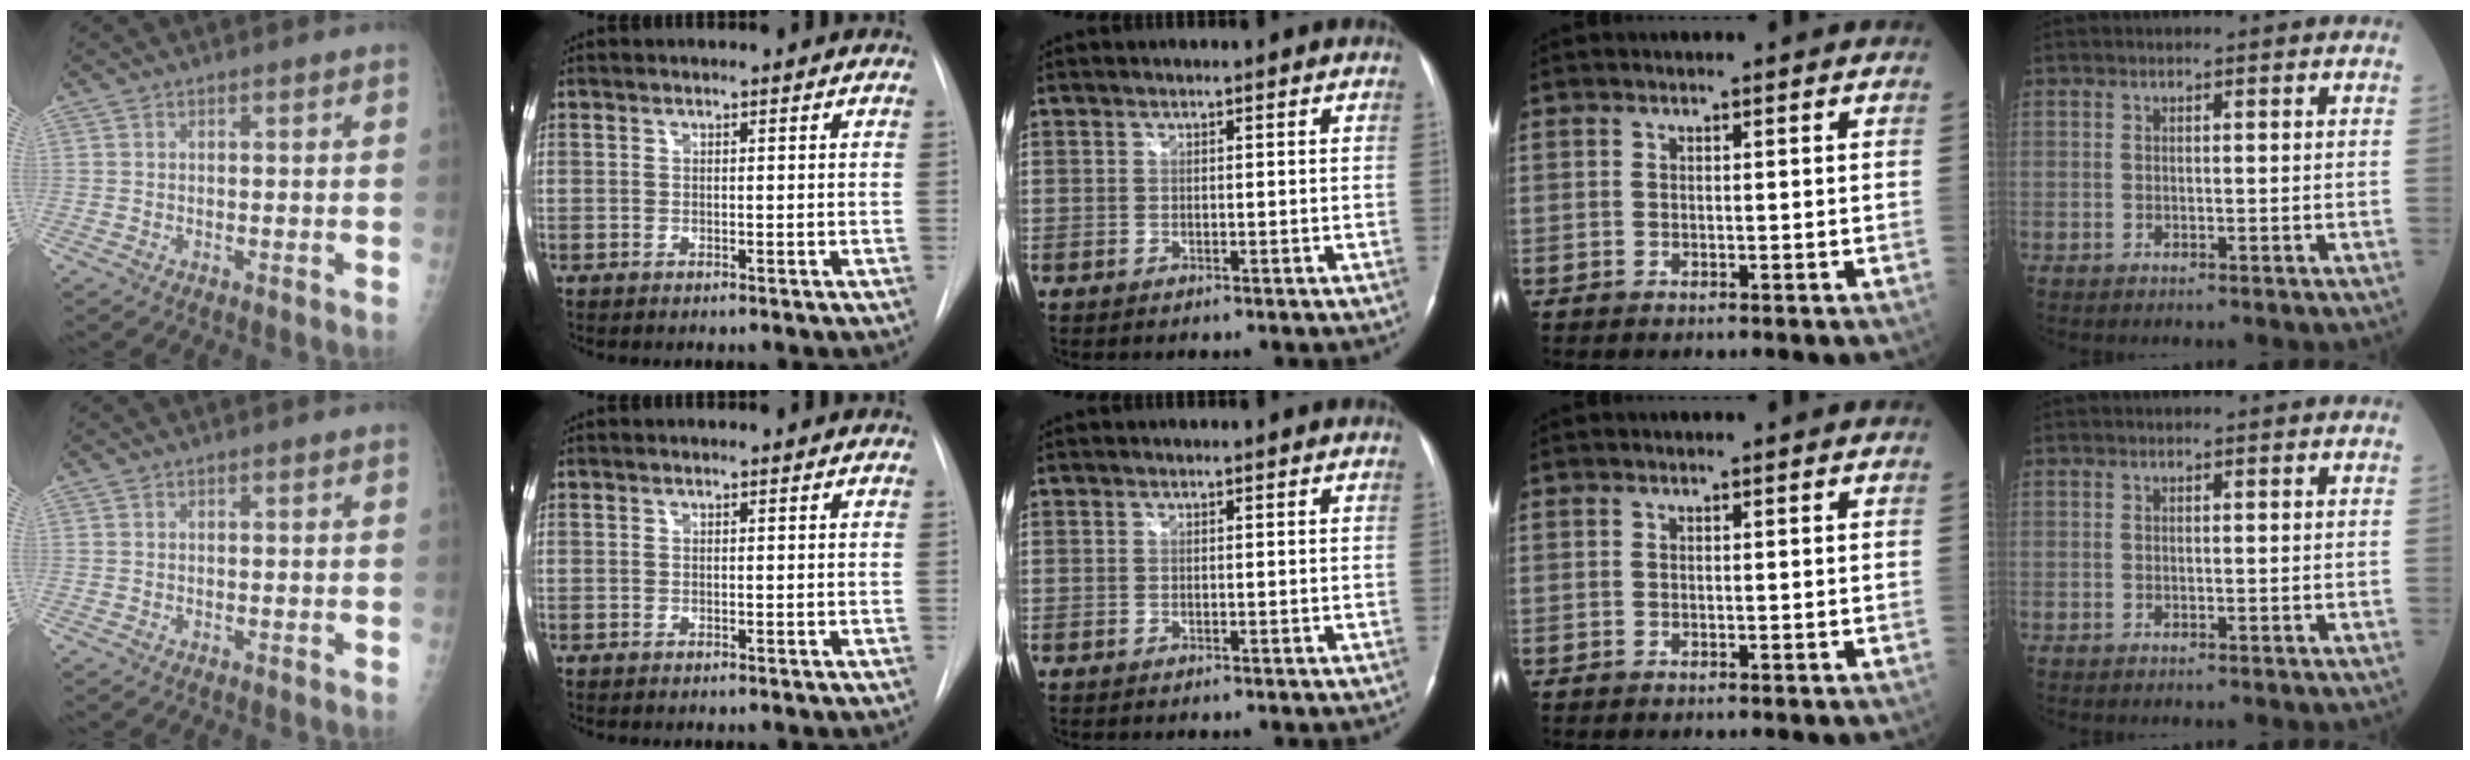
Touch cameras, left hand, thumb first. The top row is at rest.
{}